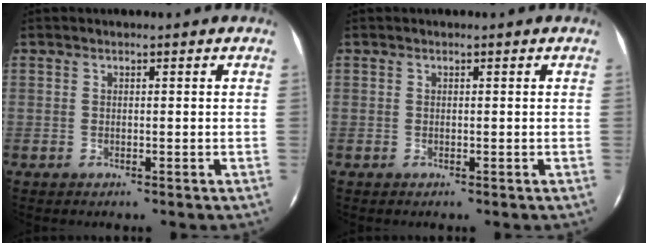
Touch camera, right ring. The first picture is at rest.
{"total": 0.0}